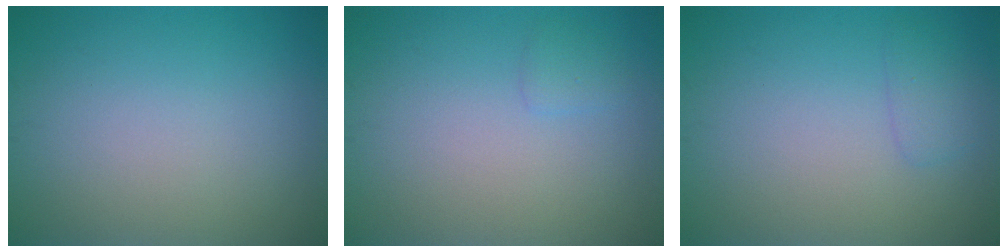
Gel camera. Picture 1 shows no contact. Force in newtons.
{"total": 0.8, "press": 0.8, "slide": 0.1}
{"total": 1.4, "press": 1.4, "slide": 0.1}